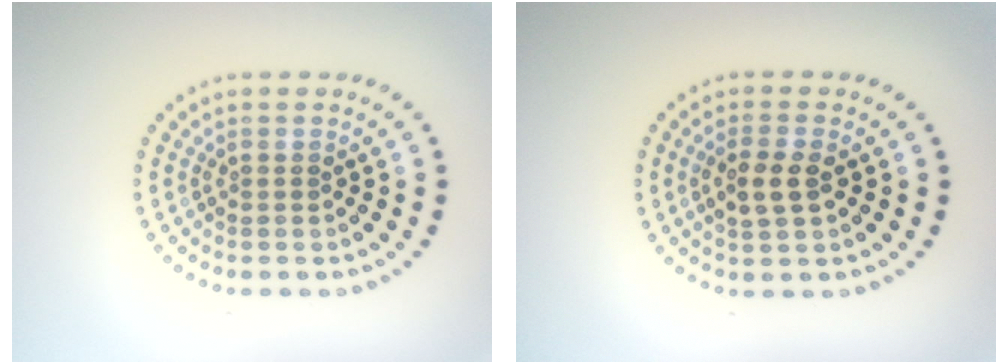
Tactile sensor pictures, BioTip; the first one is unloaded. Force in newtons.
{"total": 2.7, "press": 2.6, "slide": 0.6}